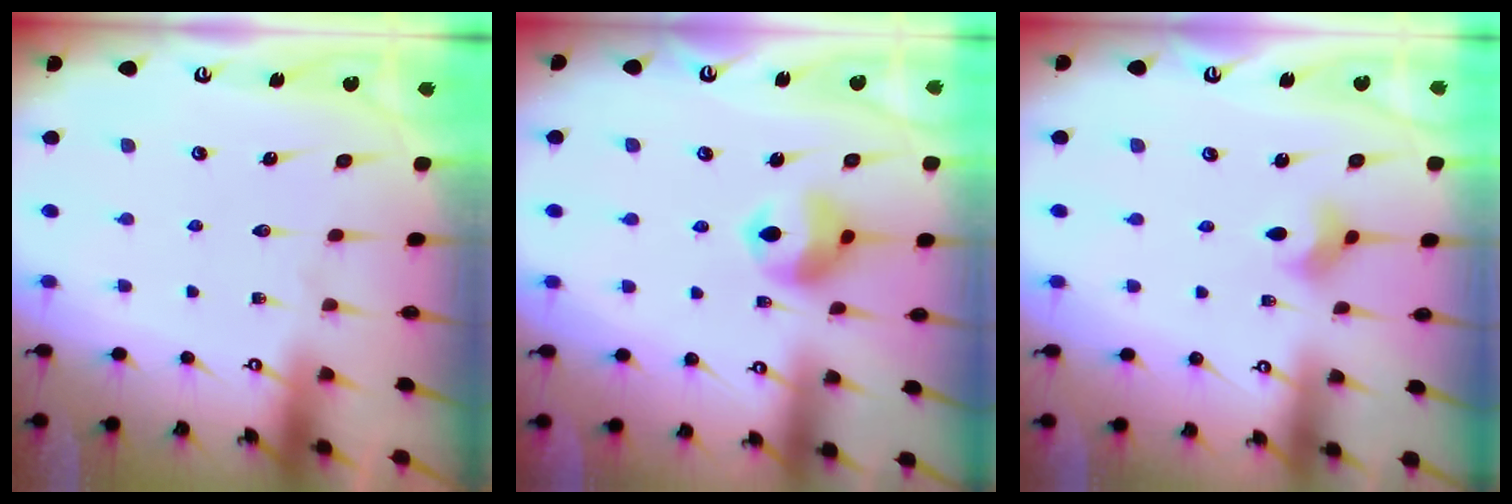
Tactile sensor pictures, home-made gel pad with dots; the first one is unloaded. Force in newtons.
{"total": 10.5, "press": 10.4, "slide": 1.4}
{"total": 2.9, "press": 2.9, "slide": 0.4}